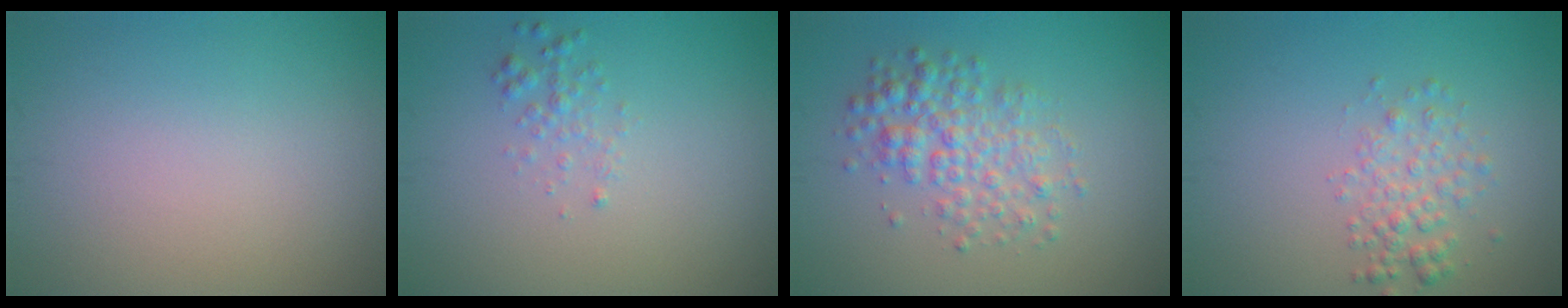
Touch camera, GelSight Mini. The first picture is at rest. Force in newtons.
{"total": 1.2, "press": 1.2, "slide": 0.0}
{"total": 3.7, "press": 3.7, "slide": 0.0}
{"total": 2.4, "press": 2.4, "slide": 0.1}